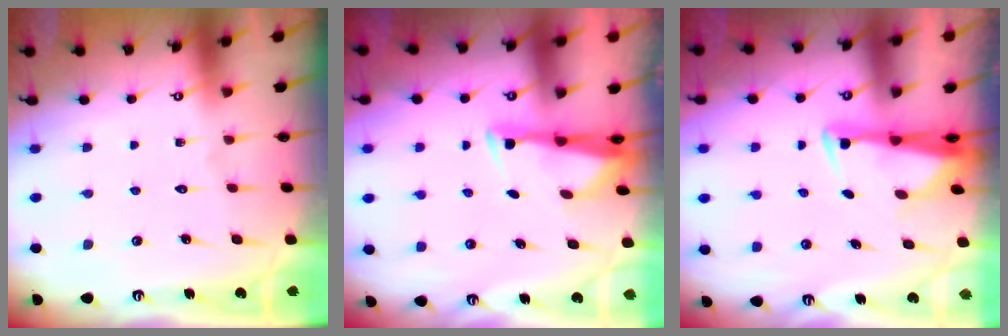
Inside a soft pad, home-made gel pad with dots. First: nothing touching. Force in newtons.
{"total": 3.0, "press": 2.9, "slide": 0.8}
{"total": 2.8, "press": 2.7, "slide": 0.9}